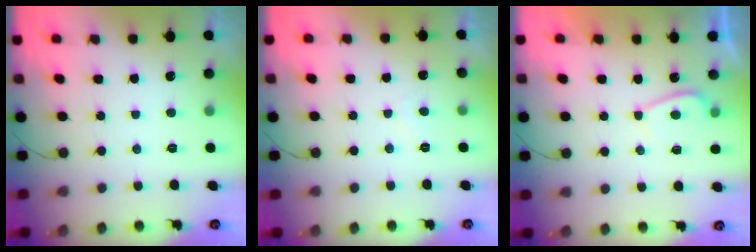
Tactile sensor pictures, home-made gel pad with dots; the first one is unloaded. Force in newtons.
{"total": 1.8, "press": 1.8, "slide": 0.3}
{"total": 3.2, "press": 3.1, "slide": 0.7}